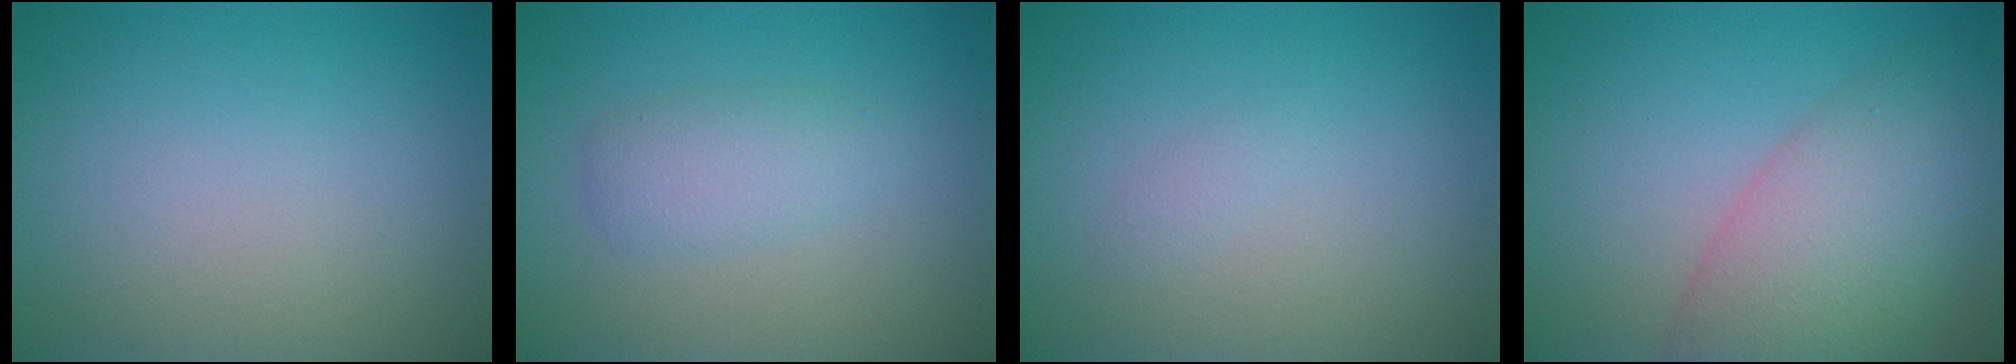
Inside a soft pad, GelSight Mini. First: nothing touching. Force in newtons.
{"total": 2.3, "press": 2.3, "slide": 0.1}
{"total": 0.6, "press": 0.6, "slide": 0.0}
{"total": 7.6, "press": 7.6, "slide": 0.4}